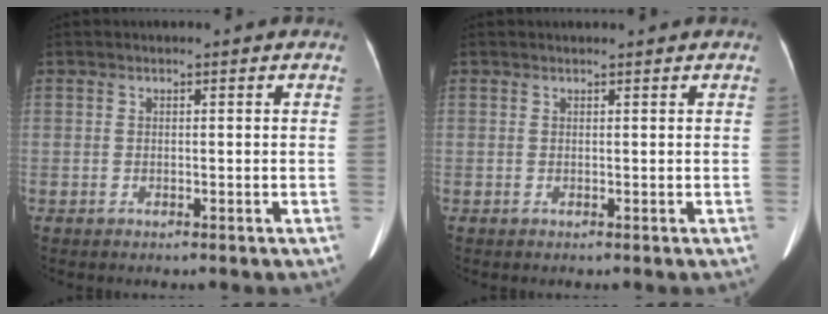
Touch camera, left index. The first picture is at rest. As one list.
[{"total": 1.1, "force": [1.1, 0.0, 0.3], "torque": [-0.006, 0.015, 0.019]}]